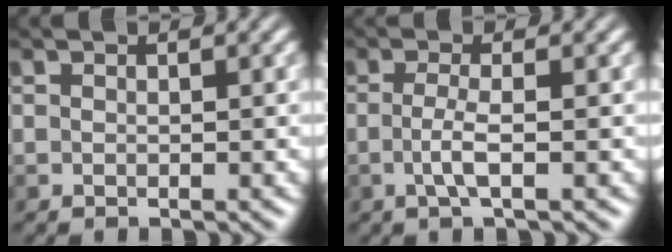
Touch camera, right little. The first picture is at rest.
{"total": 1.9, "force": [-0.7, 0.0, 1.8], "torque": [-0.043, 0.002, -0.013]}